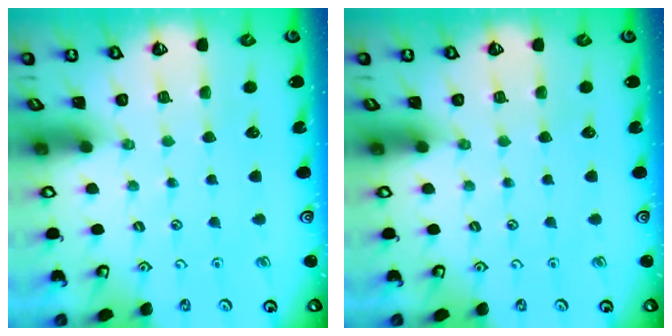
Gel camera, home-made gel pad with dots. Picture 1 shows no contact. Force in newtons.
{"total": 0.0}